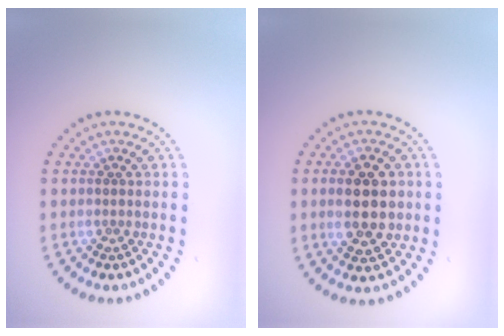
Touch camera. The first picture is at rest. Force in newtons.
{"total": 5.0, "press": 5.0, "slide": 0.2}